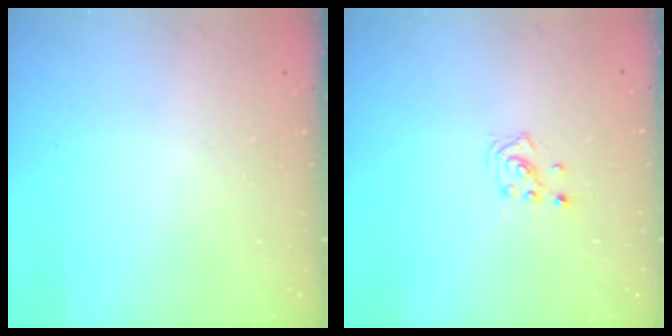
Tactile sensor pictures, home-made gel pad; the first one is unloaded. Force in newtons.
{"total": 1.4, "press": 1.4, "slide": 0.1}